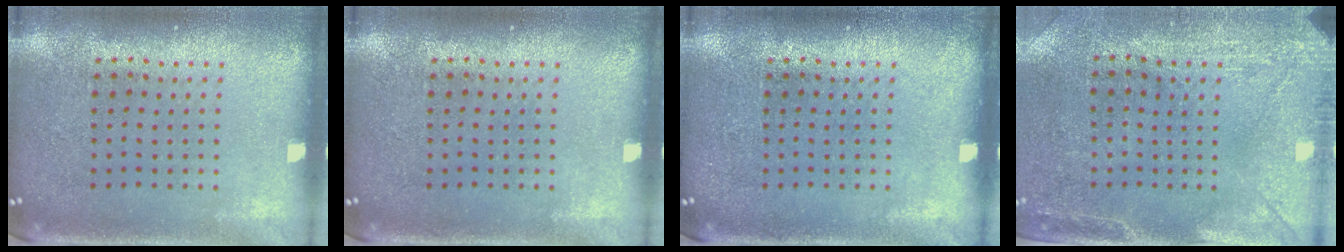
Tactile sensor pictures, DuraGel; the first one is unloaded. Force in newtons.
{"total": 0.0}
{"total": 0.0}
{"total": 3.0, "press": 2.4, "slide": 1.8}